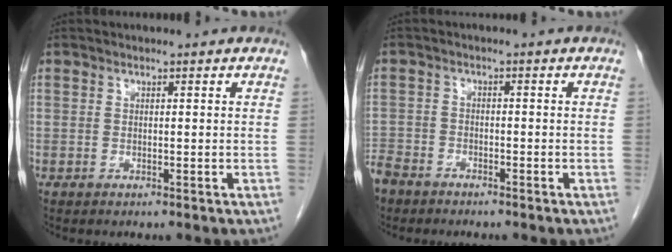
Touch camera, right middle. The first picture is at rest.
{"total": 6.3, "force": [-5.1, 3.3, 1.5], "torque": [-0.036, -0.002, -0.095]}